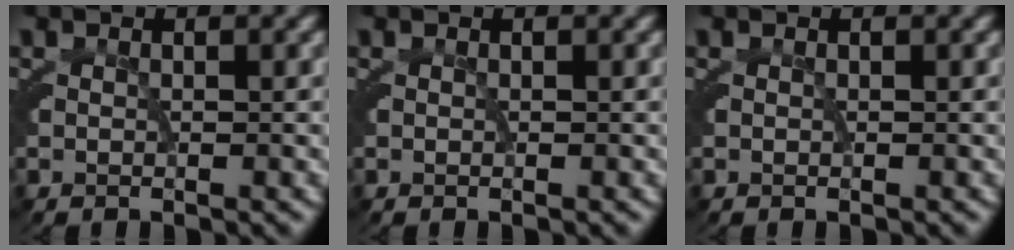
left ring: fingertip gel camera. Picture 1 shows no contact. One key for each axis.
{"total": 0.0}
{"total": 0.0}